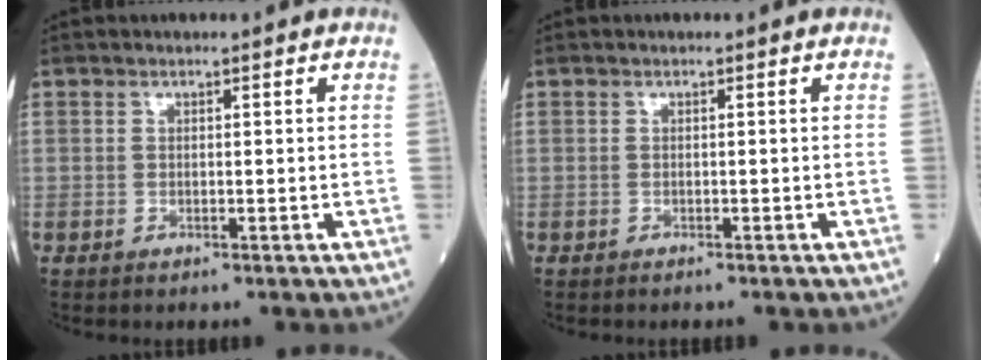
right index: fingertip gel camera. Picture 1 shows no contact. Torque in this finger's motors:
{"motor_torque": [-0.13, -0.02, 0.07, 0.02]}